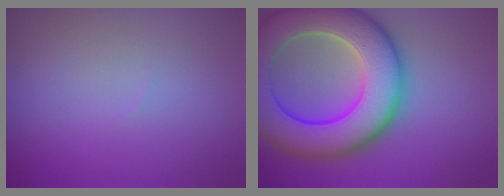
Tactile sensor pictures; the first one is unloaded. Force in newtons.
{"total": 12.2, "press": 12.1, "slide": 0.6}